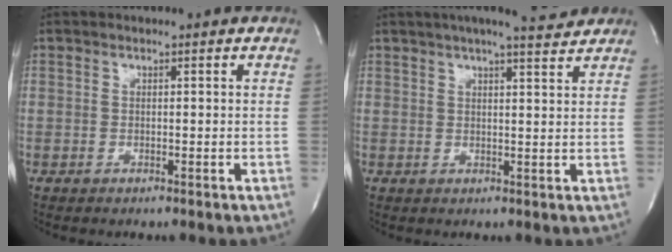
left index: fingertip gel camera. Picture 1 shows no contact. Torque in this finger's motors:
{"motor_torque": [0.37, -0.22, -0.03, 0.00]}